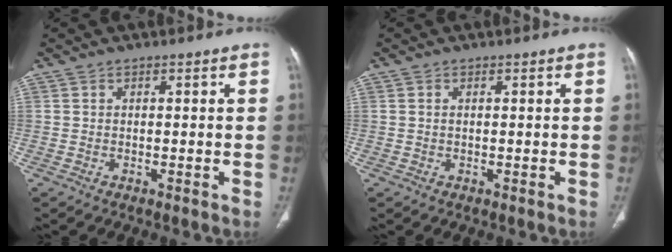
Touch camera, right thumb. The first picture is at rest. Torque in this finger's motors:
{"motor_torque": [-0.29, 0.03, -0.08, 0.54, 0.12]}